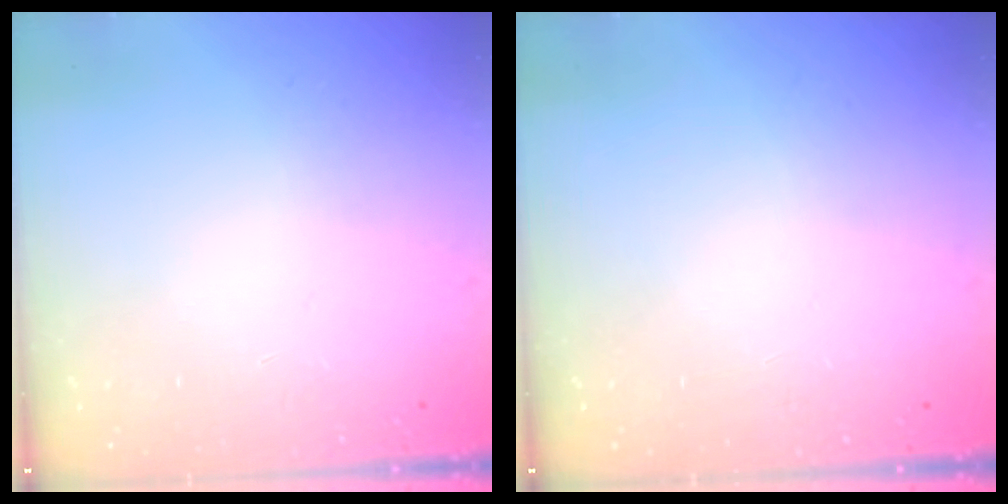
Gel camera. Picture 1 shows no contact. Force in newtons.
{"total": 0.0}